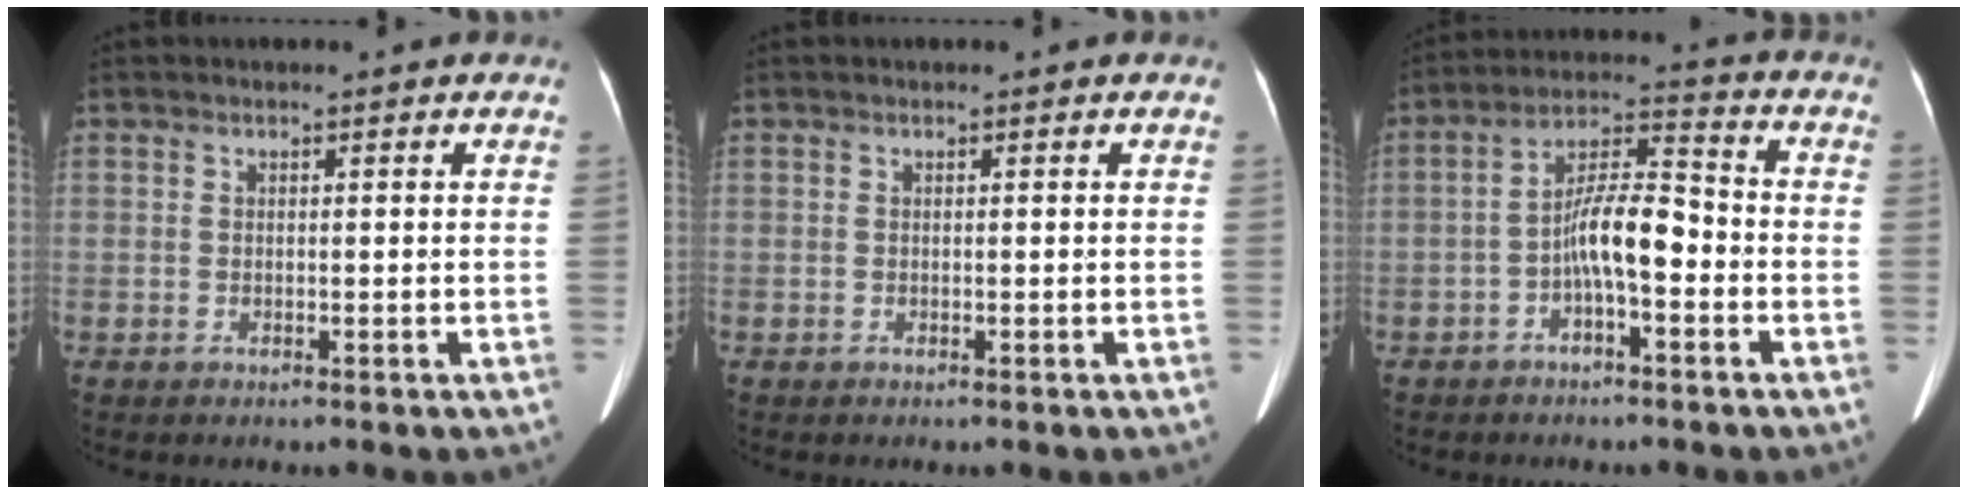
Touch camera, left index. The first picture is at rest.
{"total": 0.0}
{"total": 8.2, "force": [-2.7, 2.2, 7.4], "torque": [-0.140, 0.023, -0.048]}